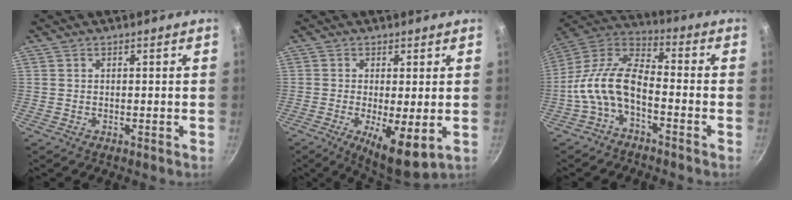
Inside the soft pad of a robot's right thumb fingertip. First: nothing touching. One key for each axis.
{"total": 9.1, "fx": -1.6, "fy": 2.6, "fz": 8.5, "tx": -0.134, "ty": -0.016, "tz": -0.016}
{"total": 12.1, "fx": -4.3, "fy": 6.1, "fz": 9.5, "tx": -0.184, "ty": 0.055, "tz": -0.101}